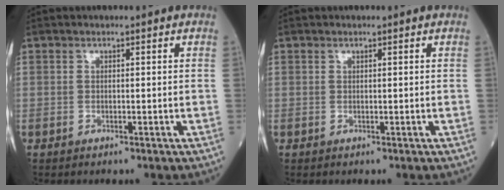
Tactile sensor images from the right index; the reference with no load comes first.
{"total": 0.0}